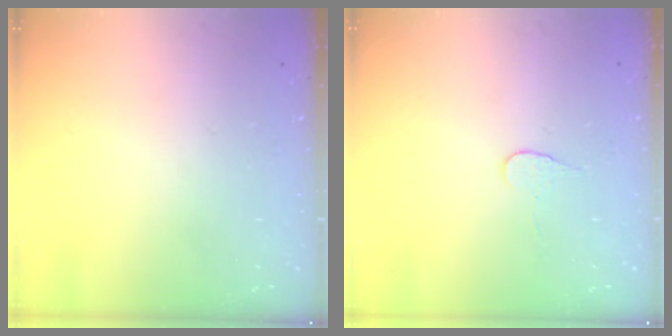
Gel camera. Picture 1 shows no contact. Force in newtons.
{"total": 3.8, "press": 3.8, "slide": 0.4}